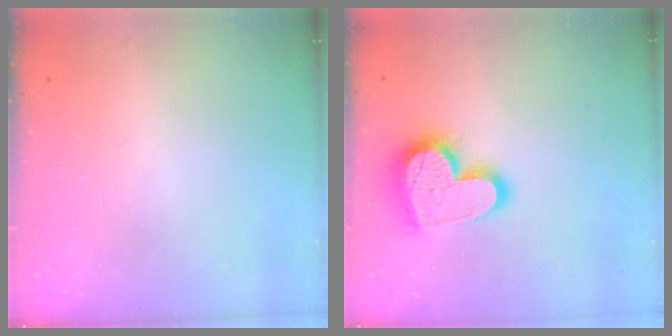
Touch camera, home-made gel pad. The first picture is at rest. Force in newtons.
{"total": 16.6, "press": 16.5, "slide": 1.6}